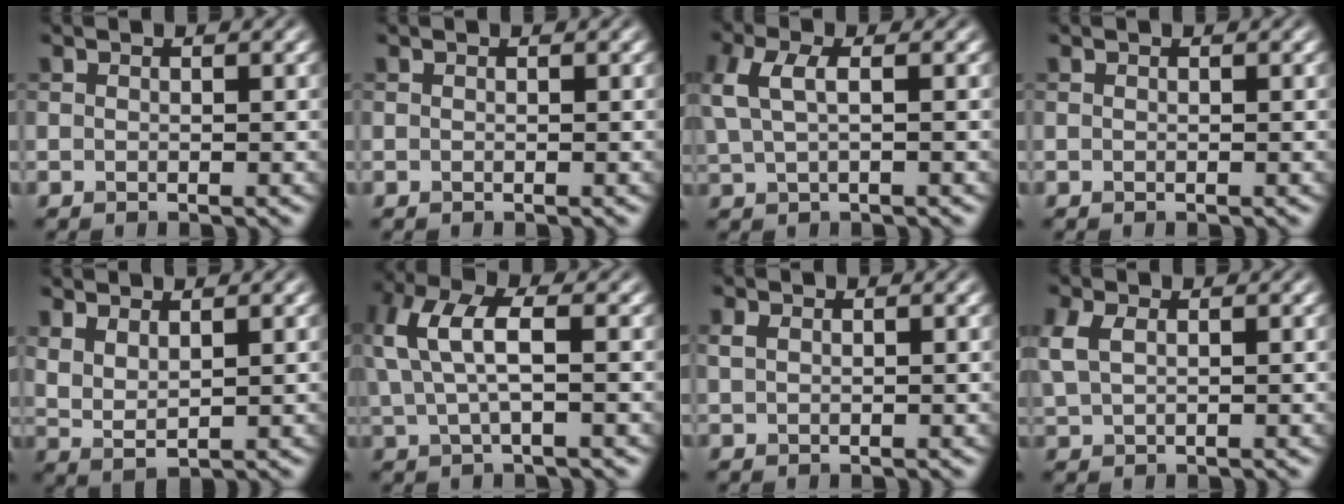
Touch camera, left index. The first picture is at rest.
{"total": 0.0}
{"total": 3.3, "force": [0.8, 1.4, 2.9], "torque": [-0.073, 0.009, 0.015]}
{"total": 0.0}
{"total": 2.5, "force": [1.6, 0.9, 1.8], "torque": [-0.044, -0.007, 0.036]}
{"total": 5.4, "force": [1.0, 2.1, 4.9], "torque": [-0.111, 0.011, 0.014]}
{"total": 1.0, "force": [0.5, 0.7, 0.6], "torque": [-0.016, 0.002, 0.010]}
{"total": 3.0, "force": [0.9, 1.9, 2.2], "torque": [-0.059, 0.005, 0.021]}